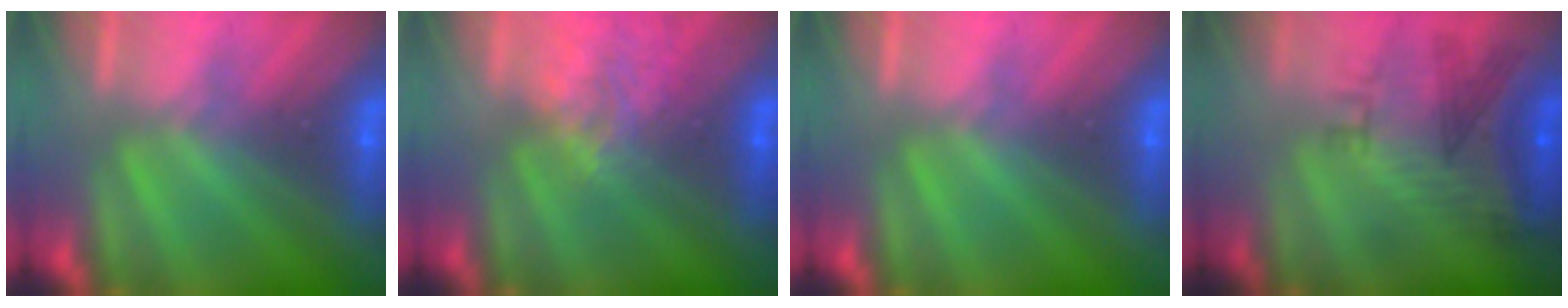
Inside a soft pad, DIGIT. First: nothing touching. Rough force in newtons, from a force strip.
{"total": 4.7}
{"total": 0.0}
{"total": 7.5}